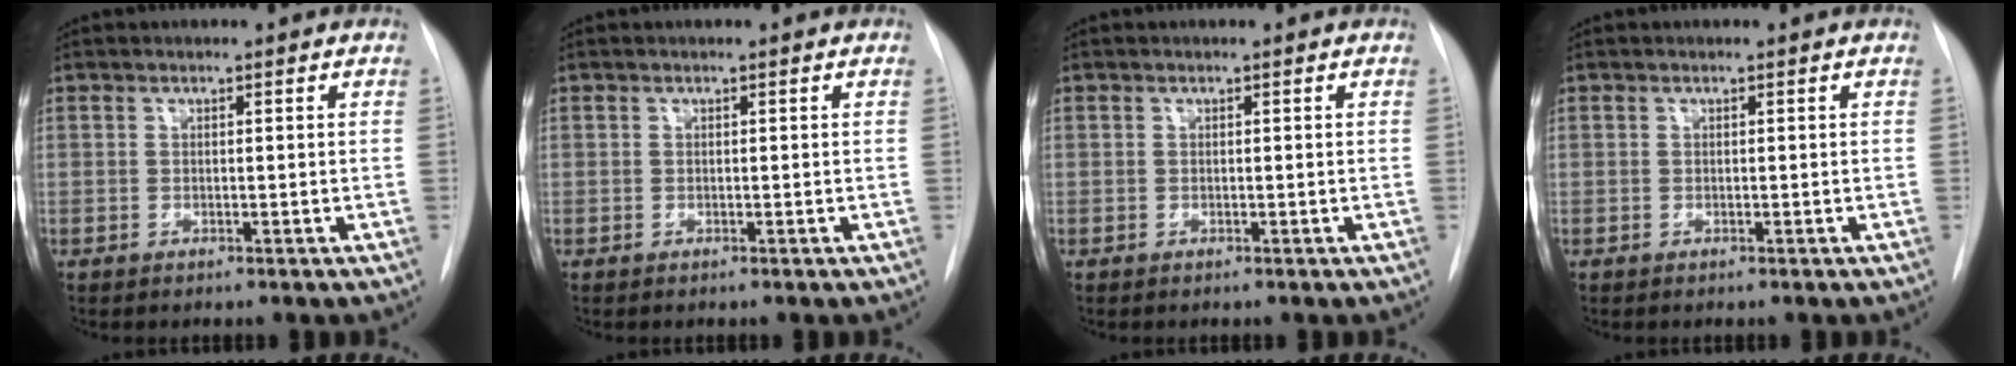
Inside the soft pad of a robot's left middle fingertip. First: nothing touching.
{"total": 0.0}
{"total": 0.0}
{"total": 0.0}